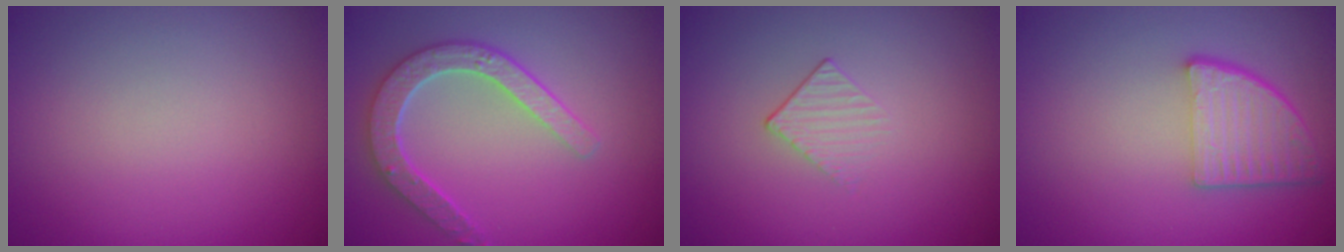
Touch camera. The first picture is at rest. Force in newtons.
{"total": 4.4, "press": 3.7, "slide": 2.5}
{"total": 1.2, "press": 0.5, "slide": 1.1}
{"total": 4.5, "press": 3.4, "slide": 3.0}